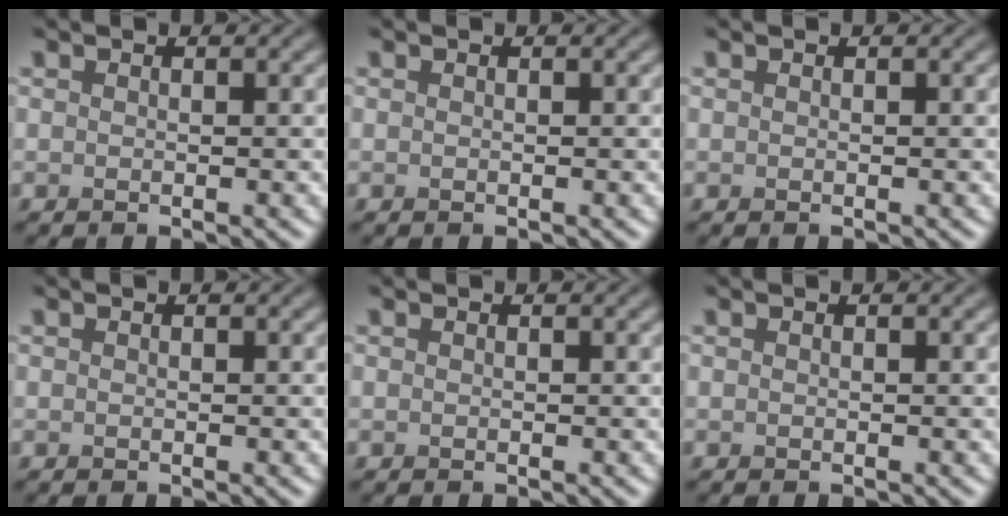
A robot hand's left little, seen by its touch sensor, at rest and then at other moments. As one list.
[{"total": 0.0}, {"total": 0.0}, {"total": 0.0}, {"total": 0.0}, {"total": 0.0}]